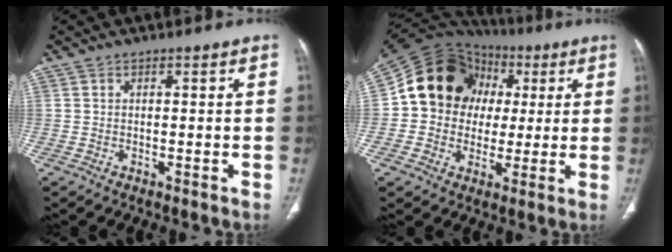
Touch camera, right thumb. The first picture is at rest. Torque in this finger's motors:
{"motor_torque": [1.06, 2.54, 0.82, -0.68, 0.12]}